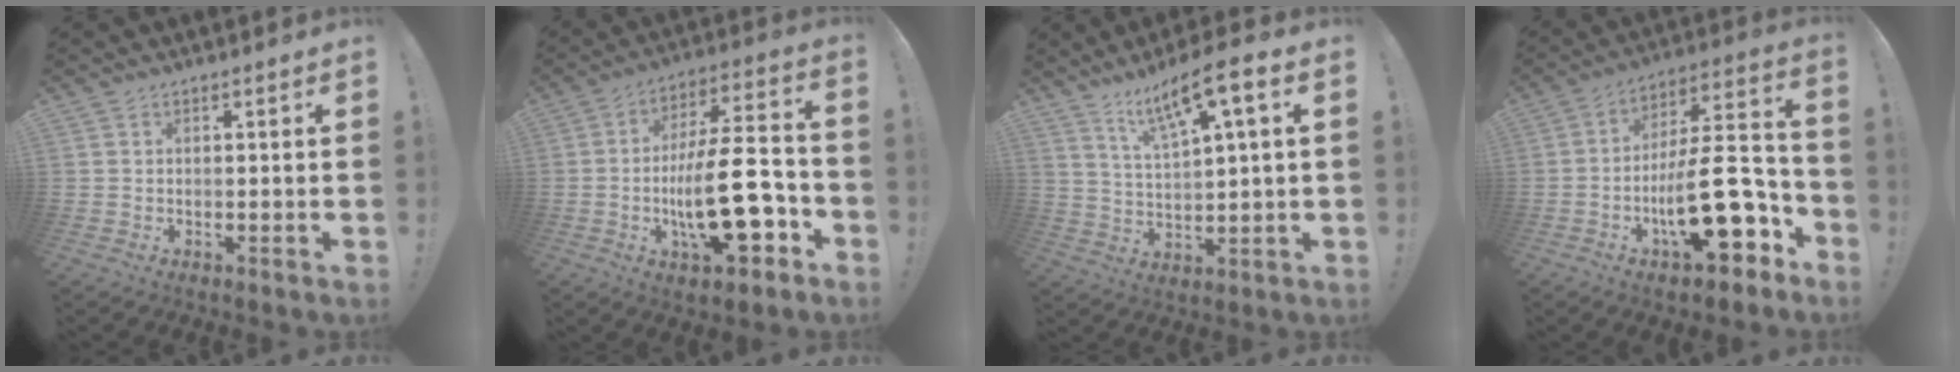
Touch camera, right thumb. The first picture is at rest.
{"total": 22.3, "force": [-5.7, 8.2, 20.0], "torque": [-0.344, 0.029, -0.089]}
{"total": 11.6, "force": [6.6, 2.1, 9.3], "torque": [-0.155, -0.030, 0.106]}
{"total": 23.3, "force": [-7.5, 9.5, 19.9], "torque": [-0.316, 0.047, -0.108]}